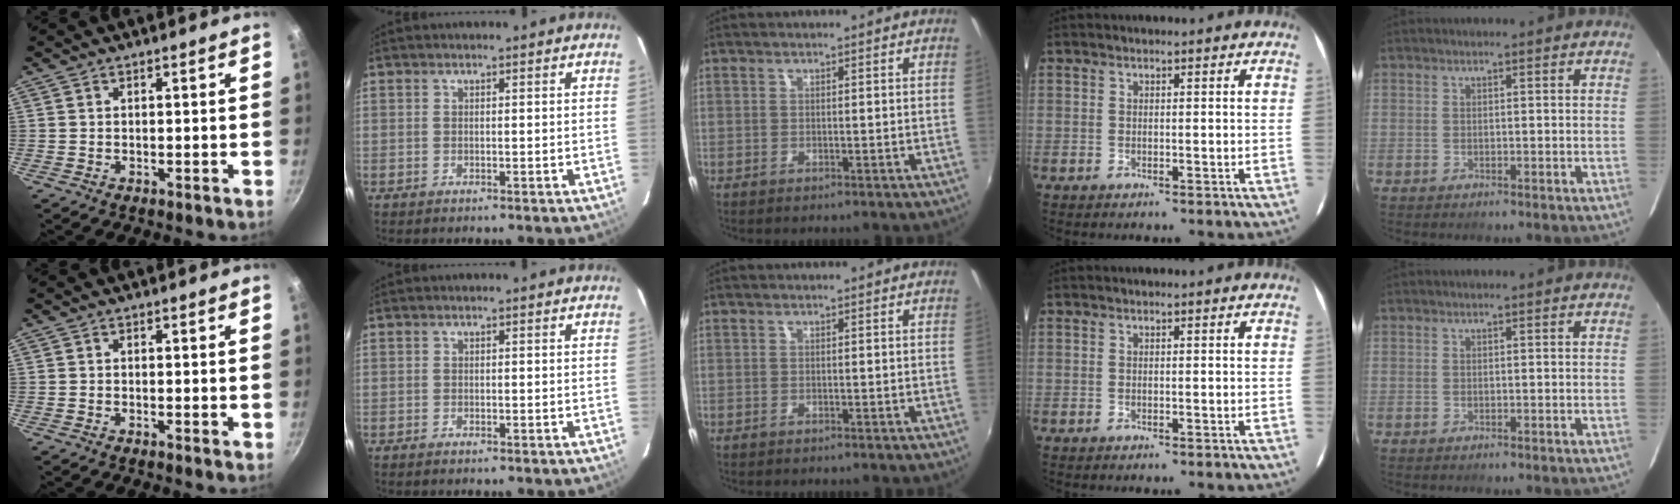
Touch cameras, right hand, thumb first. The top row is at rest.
{"thumb": {"total": 0.7, "force": [0.0, 0.2, 0.7], "torque": [-0.010, -0.001, -0.003]}, "index": {"total": 0.7, "force": [-0.6, 0.2, 0.2], "torque": [-0.006, -0.002, -0.012]}}